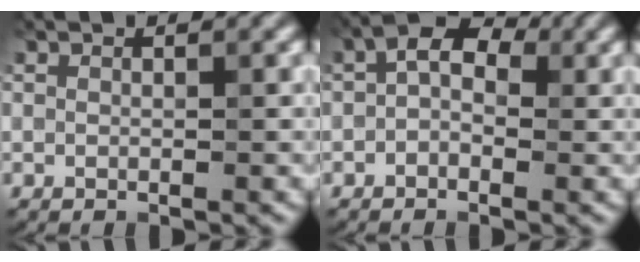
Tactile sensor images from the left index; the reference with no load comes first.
{"total": 3.4, "force": [0.0, 2.2, 2.6], "torque": [-0.033, 0.010, -0.017]}